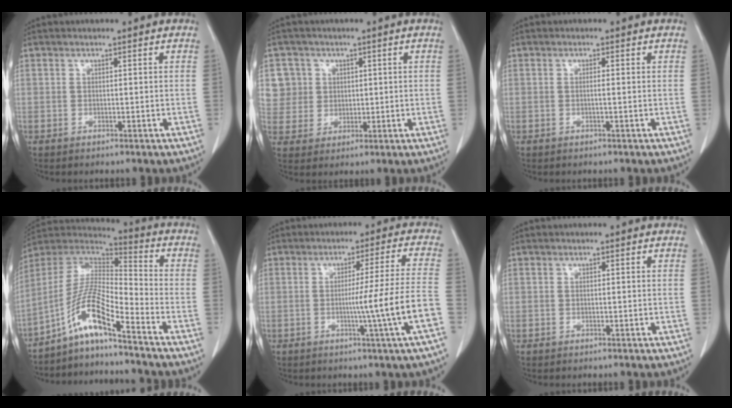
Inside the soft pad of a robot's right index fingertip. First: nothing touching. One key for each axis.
{"total": 6.8, "fx": 2.2, "fy": 6.4, "fz": 0.1, "tx": 0.007, "ty": 0.015, "tz": 0.051}
{"total": 0.8, "fx": -0.1, "fy": -0.1, "fz": 0.8, "tx": -0.015, "ty": 0.000, "tz": -0.002}
{"total": 10.7, "fx": -7.4, "fy": 0.5, "fz": 7.7, "tx": -0.160, "ty": 0.015, "tz": -0.139}
{"total": 10.2, "fx": -2.8, "fy": -2.6, "fz": 9.4, "tx": -0.137, "ty": -0.015, "tz": -0.044}
{"total": 0.0}